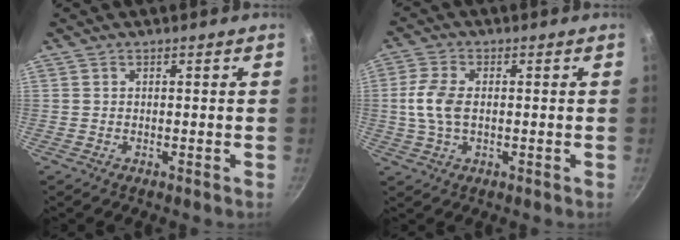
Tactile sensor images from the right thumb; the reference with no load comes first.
{"total": 6.9, "force": [0.1, 4.1, 5.6], "torque": [-0.119, 0.009, 0.000]}